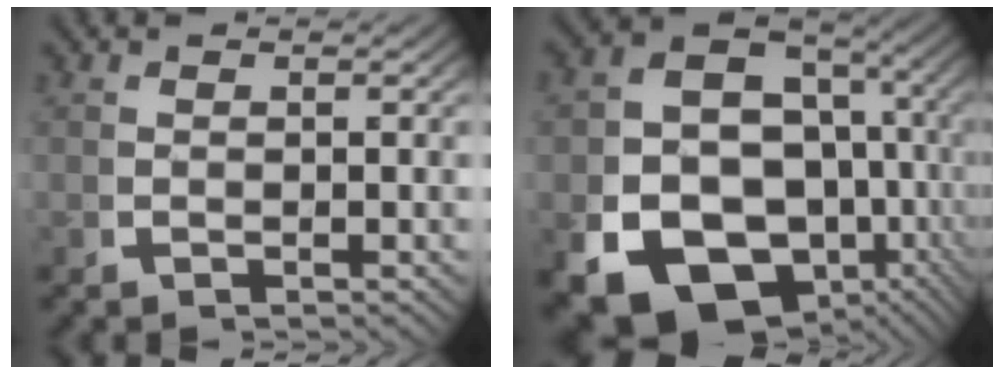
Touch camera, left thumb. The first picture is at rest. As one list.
[{"total": 20.4, "force": [-5.4, 15.6, 12.0], "torque": [-0.264, -0.076, -0.074]}]